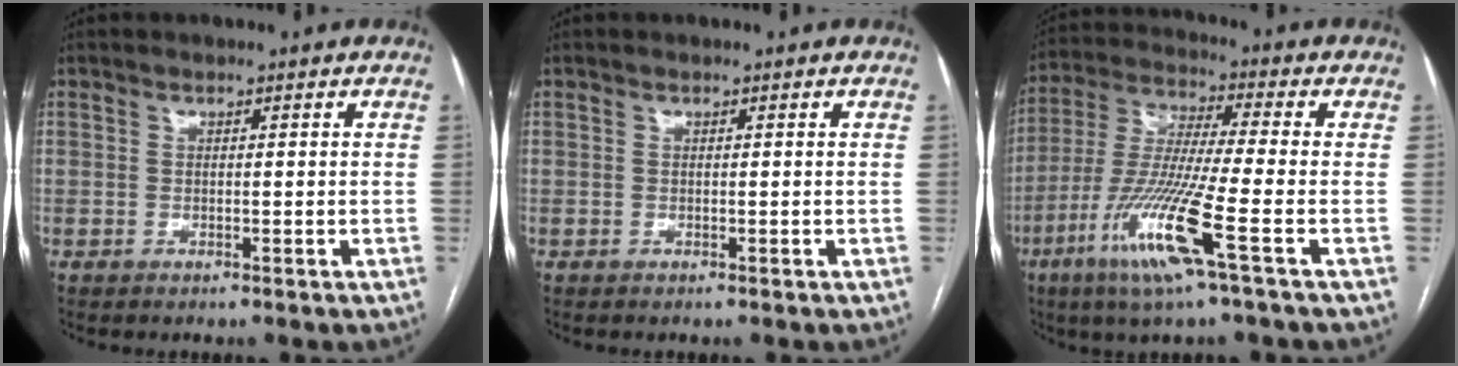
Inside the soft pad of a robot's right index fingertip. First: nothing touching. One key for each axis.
{"total": 0.0}
{"total": 14.0, "fx": -6.2, "fy": -0.7, "fz": 12.6, "tx": -0.264, "ty": -0.026, "tz": -0.123}